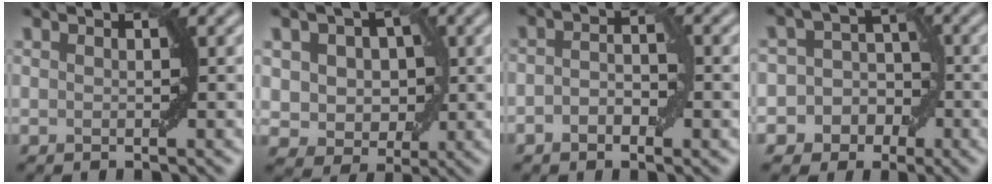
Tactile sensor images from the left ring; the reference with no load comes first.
{"total": 5.5, "force": [1.0, 4.3, 3.2], "torque": [-0.038, 0.010, -0.002]}
{"total": 2.8, "force": [-0.9, 1.5, 2.2], "torque": [-0.039, 0.003, -0.017]}
{"total": 7.8, "force": [-2.6, 7.1, 1.5], "torque": [-0.011, 0.020, -0.073]}